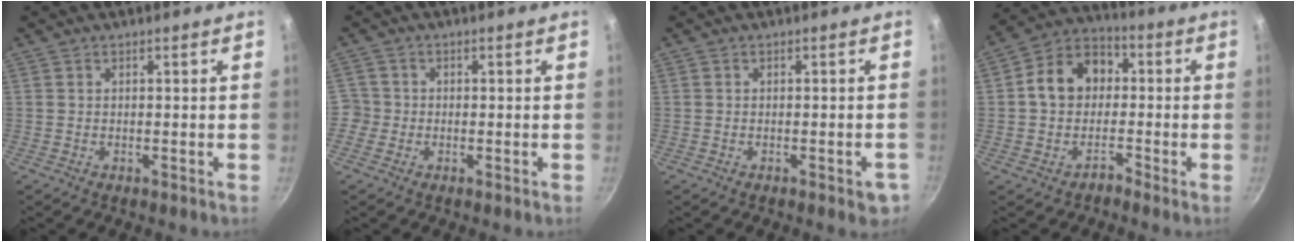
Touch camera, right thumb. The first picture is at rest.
{"total": 2.7, "force": [-1.0, 2.5, 0.2], "torque": [0.011, 0.015, -0.020]}
{"total": 3.0, "force": [-1.4, 1.2, 2.4], "torque": [-0.021, 0.007, -0.014]}
{"total": 10.4, "force": [-1.4, 8.7, 5.6], "torque": [-0.053, 0.050, -0.039]}